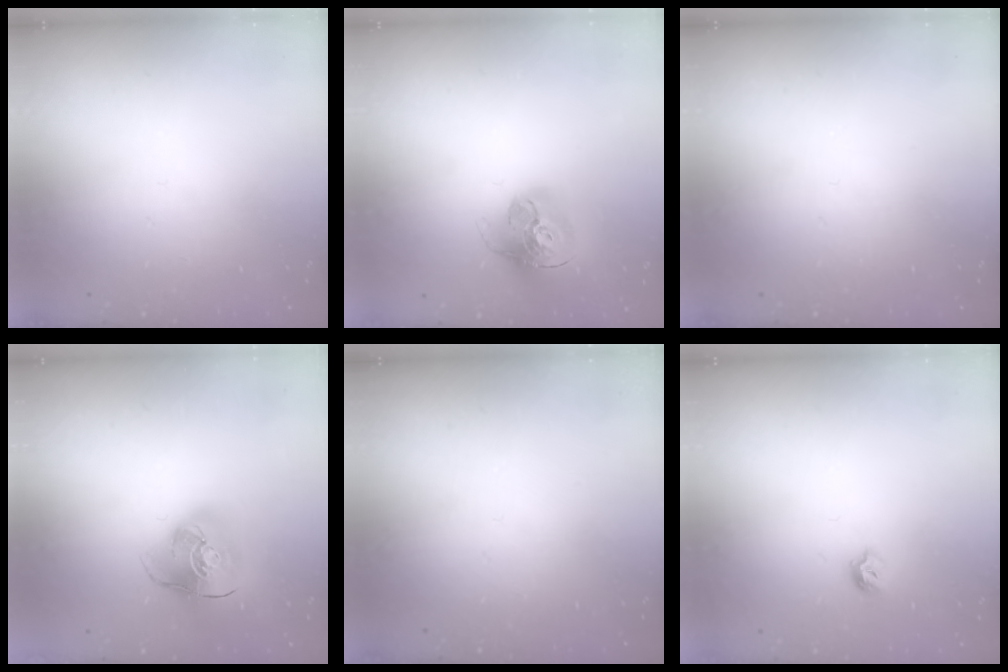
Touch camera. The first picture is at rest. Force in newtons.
{"total": 18.4, "press": 18.3, "slide": 1.8}
{"total": 0.0}
{"total": 12.3, "press": 12.2, "slide": 1.9}
{"total": 0.0}
{"total": 5.3, "press": 5.3, "slide": 0.9}